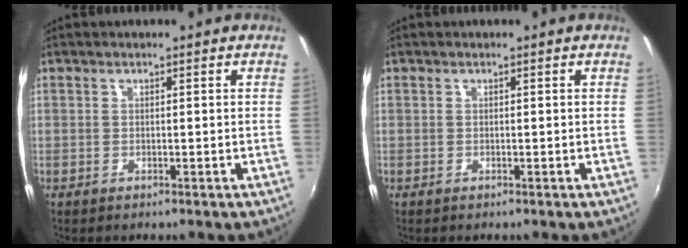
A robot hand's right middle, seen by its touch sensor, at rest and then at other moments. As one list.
[{"total": 0.0}]